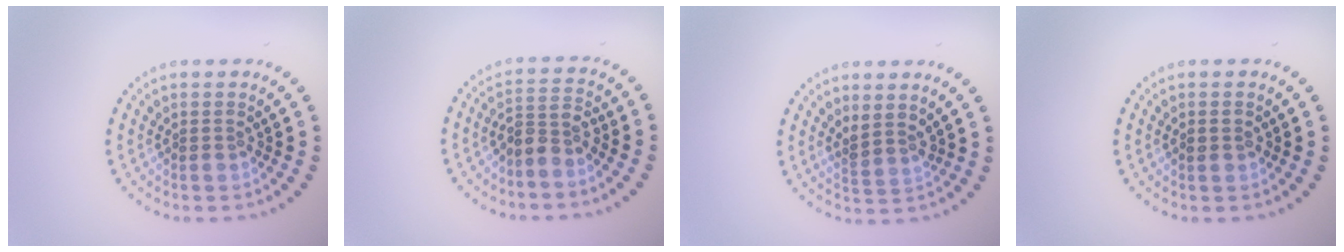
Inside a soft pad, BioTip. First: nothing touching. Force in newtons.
{"total": 2.3, "press": 1.8, "slide": 1.4}
{"total": 1.9, "press": 1.5, "slide": 1.2}
{"total": 1.0, "press": 1.0, "slide": 0.1}